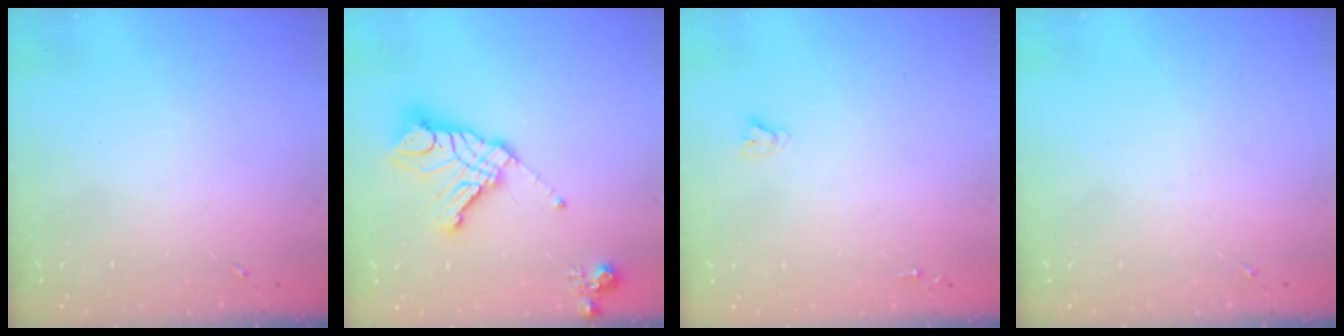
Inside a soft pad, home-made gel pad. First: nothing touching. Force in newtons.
{"total": 18.0, "press": 17.9, "slide": 1.9}
{"total": 2.7, "press": 2.7, "slide": 0.2}
{"total": 0.0}